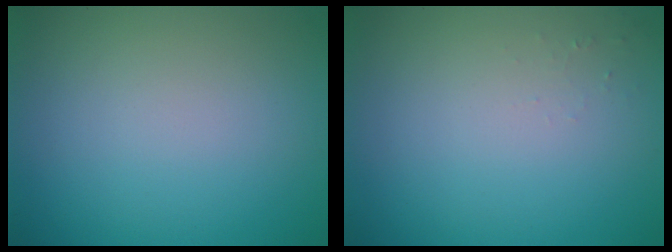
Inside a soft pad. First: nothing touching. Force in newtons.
{"total": 0.5, "press": 0.5, "slide": 0.1}